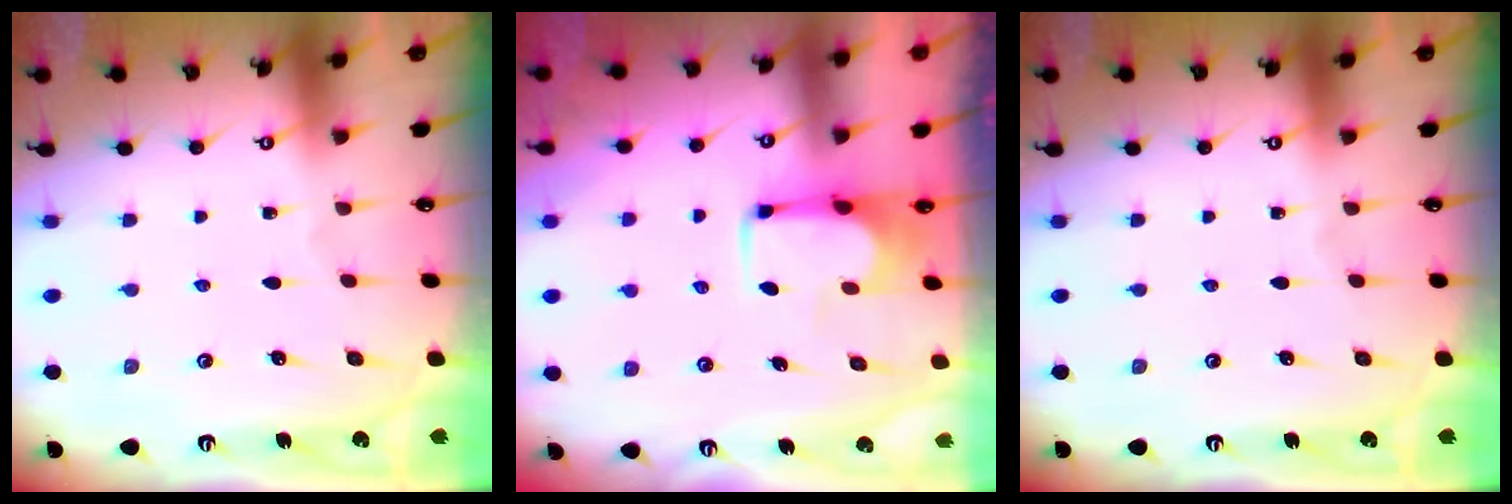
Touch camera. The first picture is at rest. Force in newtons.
{"total": 3.6, "press": 3.6, "slide": 0.2}
{"total": 0.0}